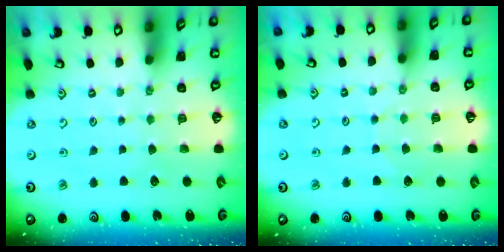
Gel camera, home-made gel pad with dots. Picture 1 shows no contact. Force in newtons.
{"total": 3.9, "press": 3.9, "slide": 0.5}